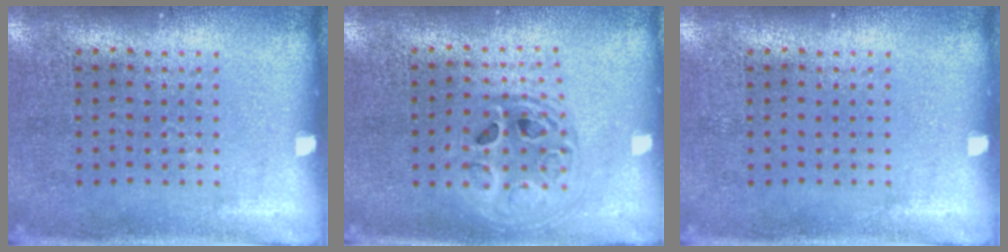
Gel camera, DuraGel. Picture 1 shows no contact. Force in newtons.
{"total": 1.7, "press": 1.4, "slide": 0.9}
{"total": 0.0}